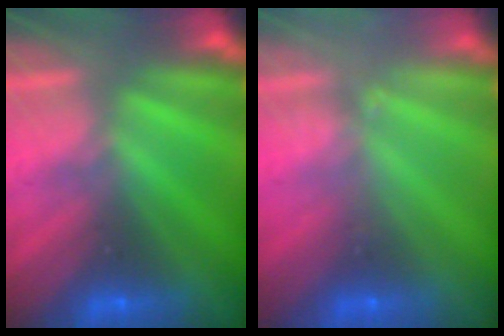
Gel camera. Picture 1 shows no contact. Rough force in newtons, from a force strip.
{"total": 2.4}